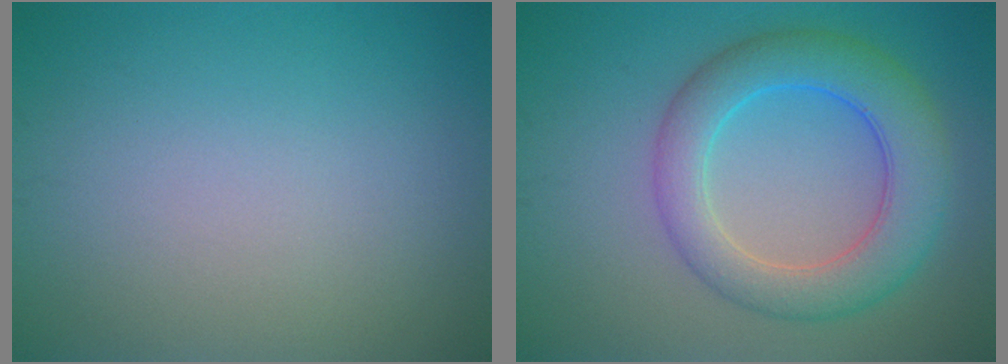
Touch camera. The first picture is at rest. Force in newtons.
{"total": 6.5, "press": 6.5, "slide": 0.2}